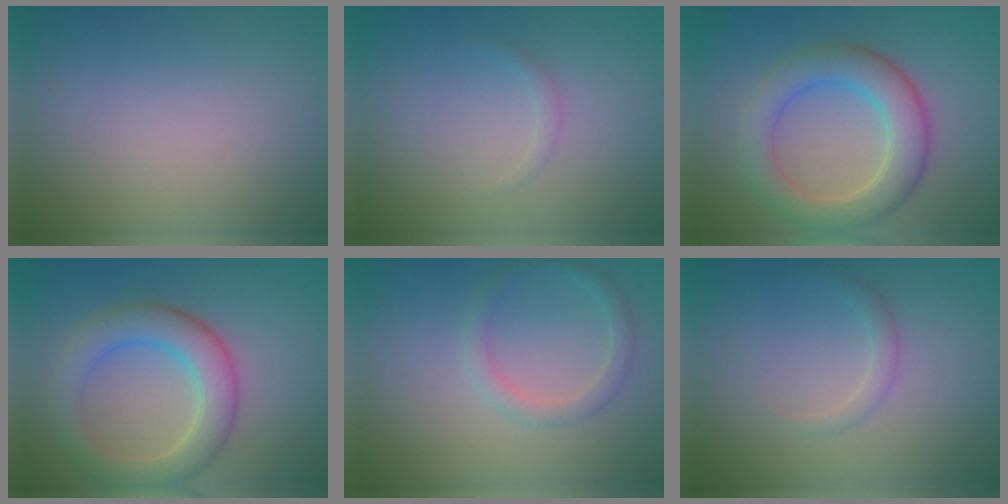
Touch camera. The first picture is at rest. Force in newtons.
{"total": 0.7, "press": 0.7, "slide": 0.0}
{"total": 6.0, "press": 6.0, "slide": 0.2}
{"total": 5.7, "press": 5.7, "slide": 0.6}
{"total": 1.9, "press": 1.9, "slide": 0.2}
{"total": 1.2, "press": 1.2, "slide": 0.0}